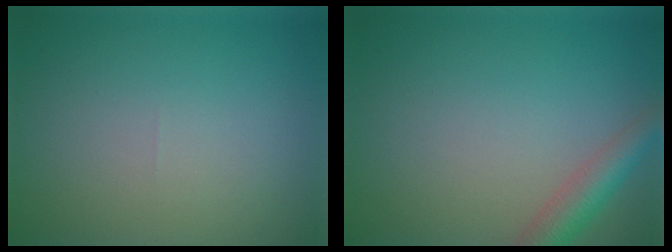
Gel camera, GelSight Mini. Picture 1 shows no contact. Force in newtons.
{"total": 3.5, "press": 3.5, "slide": 0.1}